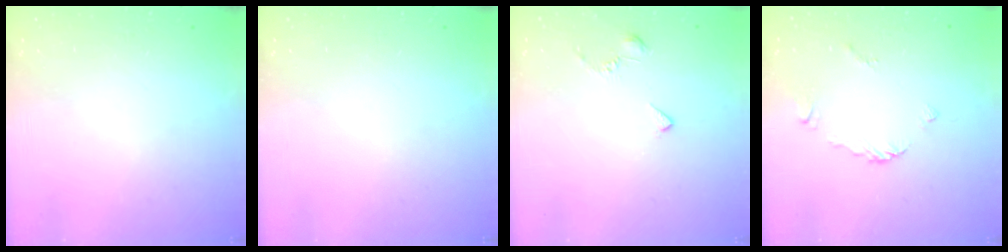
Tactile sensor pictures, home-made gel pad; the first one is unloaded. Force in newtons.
{"total": 0.0}
{"total": 3.0, "press": 2.9, "slide": 0.7}
{"total": 3.0, "press": 3.0, "slide": 0.4}